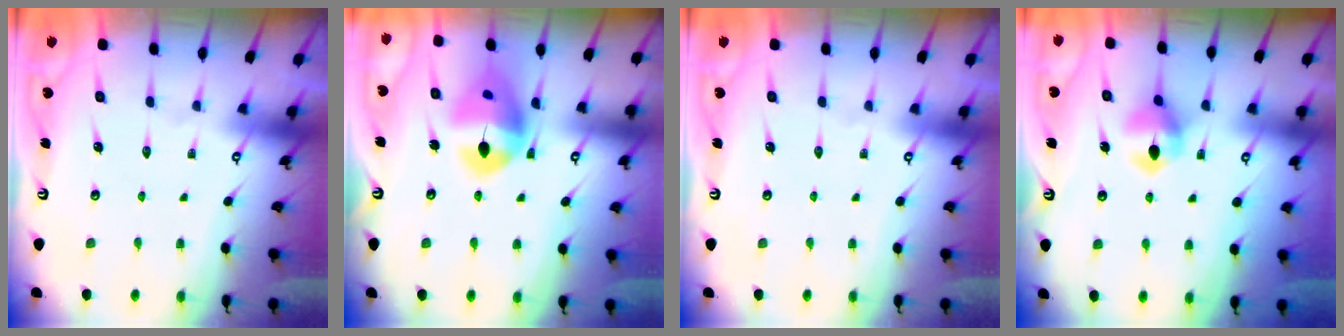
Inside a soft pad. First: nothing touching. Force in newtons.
{"total": 14.4, "press": 14.4, "slide": 1.5}
{"total": 0.0}
{"total": 7.1, "press": 7.1, "slide": 0.6}